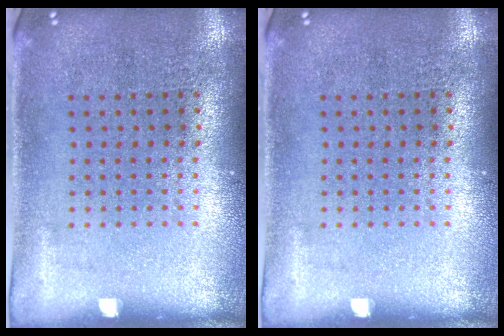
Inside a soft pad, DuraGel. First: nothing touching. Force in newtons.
{"total": 0.0}